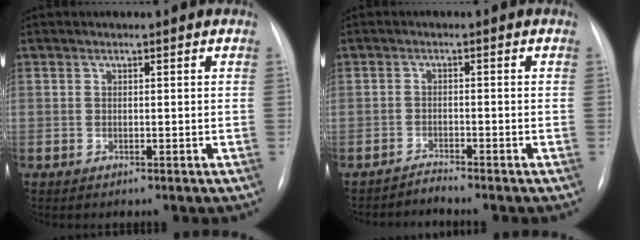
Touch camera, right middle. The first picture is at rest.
{"total": 1.8, "force": [-1.6, -0.7, -0.6], "torque": [0.014, -0.013, -0.026]}